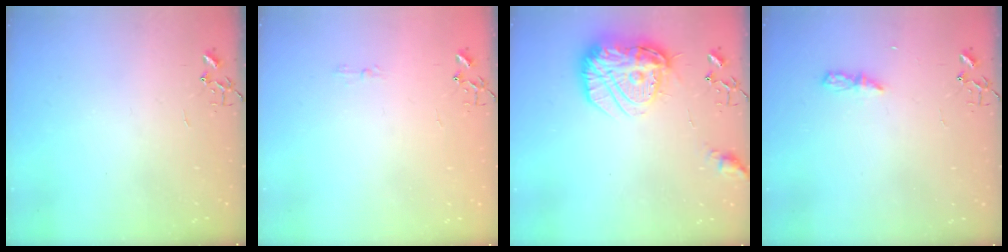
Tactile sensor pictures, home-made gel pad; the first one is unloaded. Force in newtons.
{"total": 4.0, "press": 3.9, "slide": 0.4}
{"total": 19.7, "press": 19.7, "slide": 1.5}
{"total": 4.9, "press": 4.9, "slide": 0.6}